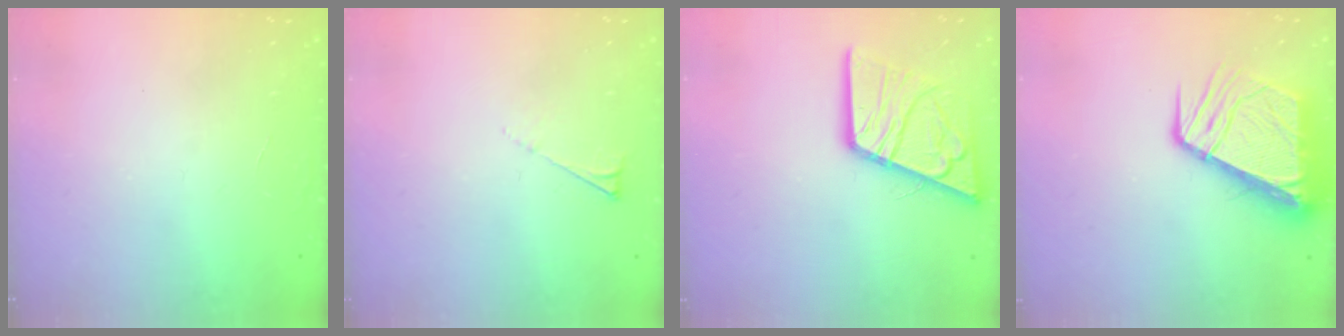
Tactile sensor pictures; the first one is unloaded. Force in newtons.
{"total": 3.7, "press": 3.6, "slide": 0.6}
{"total": 15.8, "press": 15.7, "slide": 1.8}
{"total": 14.6, "press": 14.5, "slide": 1.7}